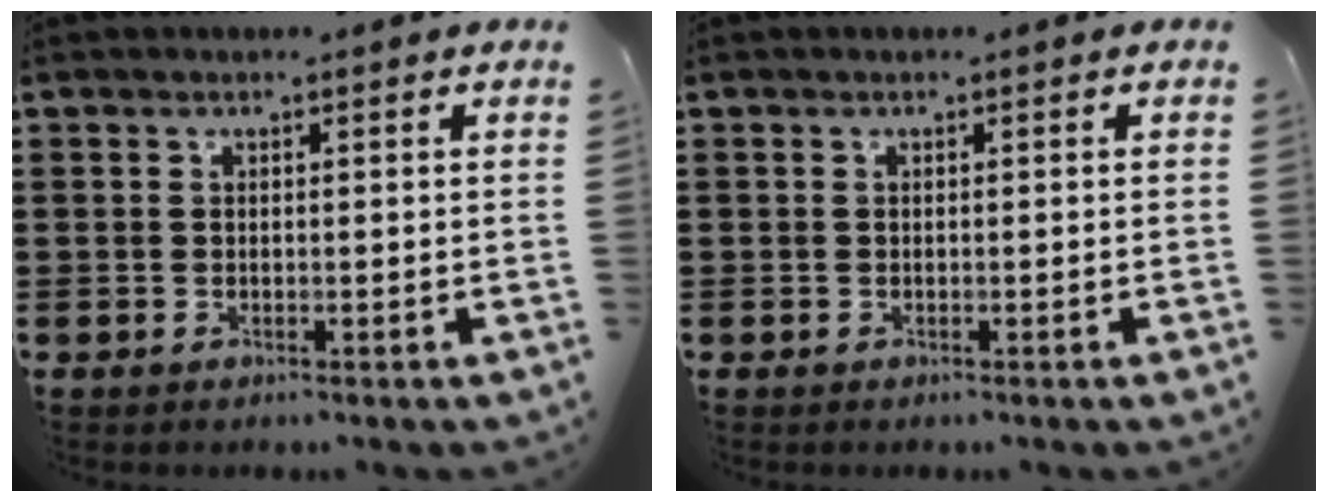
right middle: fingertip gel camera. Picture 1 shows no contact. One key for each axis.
{"total": 0.0}